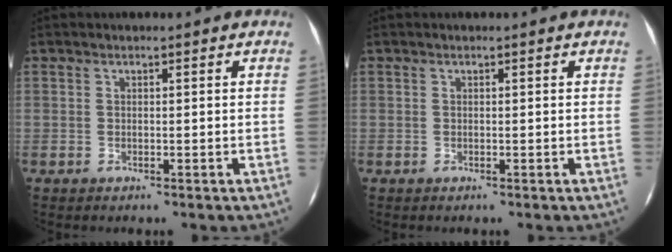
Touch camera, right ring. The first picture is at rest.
{"total": 0.0}